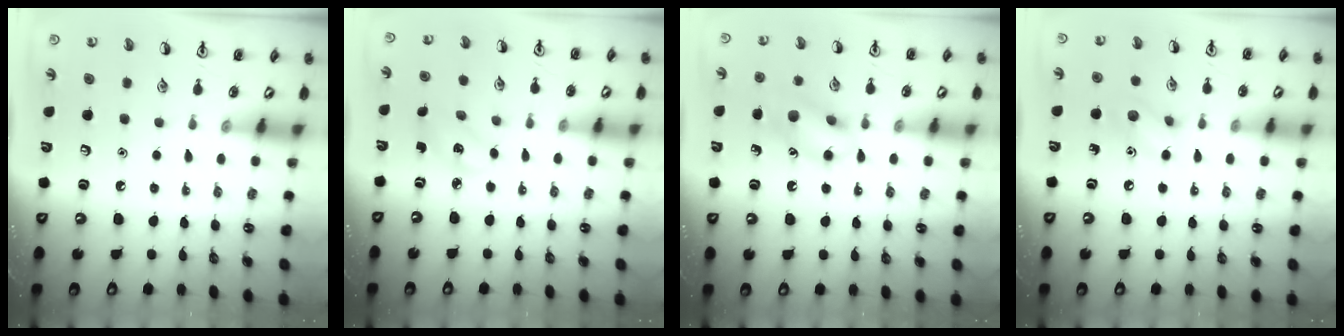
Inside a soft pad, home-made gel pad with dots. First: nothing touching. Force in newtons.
{"total": 2.6, "press": 2.5, "slide": 0.8}
{"total": 11.6, "press": 11.5, "slide": 1.6}
{"total": 6.8, "press": 6.7, "slide": 0.8}